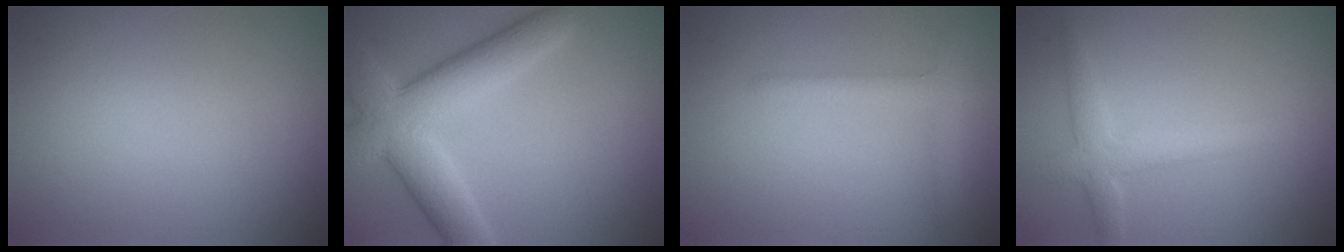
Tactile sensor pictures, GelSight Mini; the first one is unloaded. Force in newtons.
{"total": 7.5, "press": 7.4, "slide": 0.7}
{"total": 2.1, "press": 2.1, "slide": 0.1}
{"total": 2.9, "press": 2.9, "slide": 0.1}